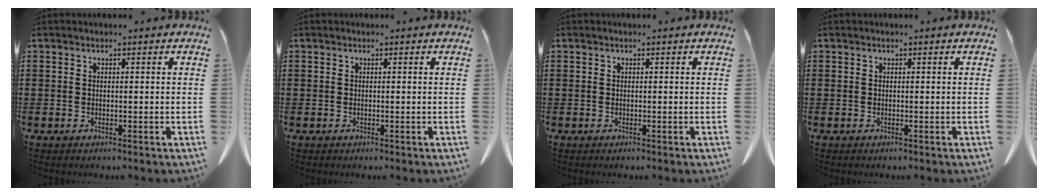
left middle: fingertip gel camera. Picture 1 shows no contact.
{"total": 0.0}
{"total": 0.0}
{"total": 0.0}